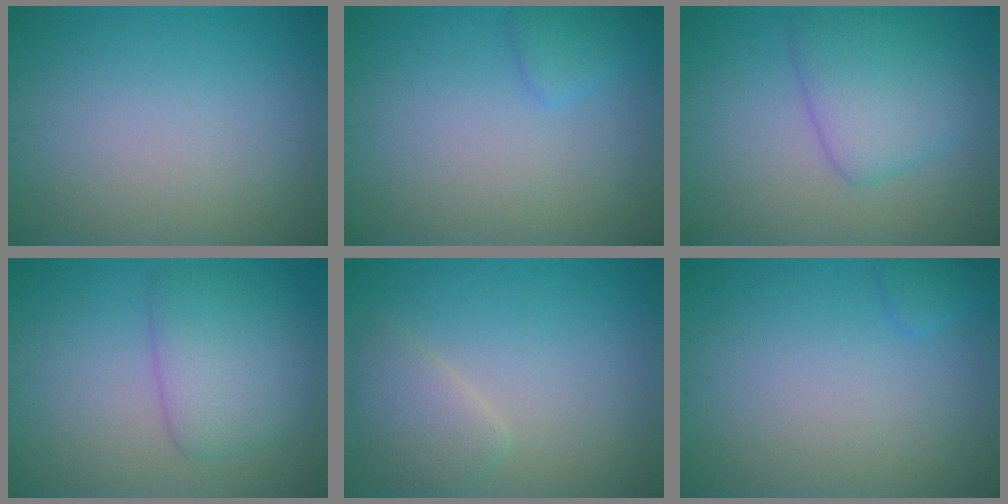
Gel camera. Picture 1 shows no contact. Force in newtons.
{"total": 1.4, "press": 1.4, "slide": 0.1}
{"total": 4.6, "press": 4.6, "slide": 0.1}
{"total": 4.5, "press": 4.5, "slide": 0.2}
{"total": 2.5, "press": 2.5, "slide": 0.1}
{"total": 1.0, "press": 1.0, "slide": 0.1}